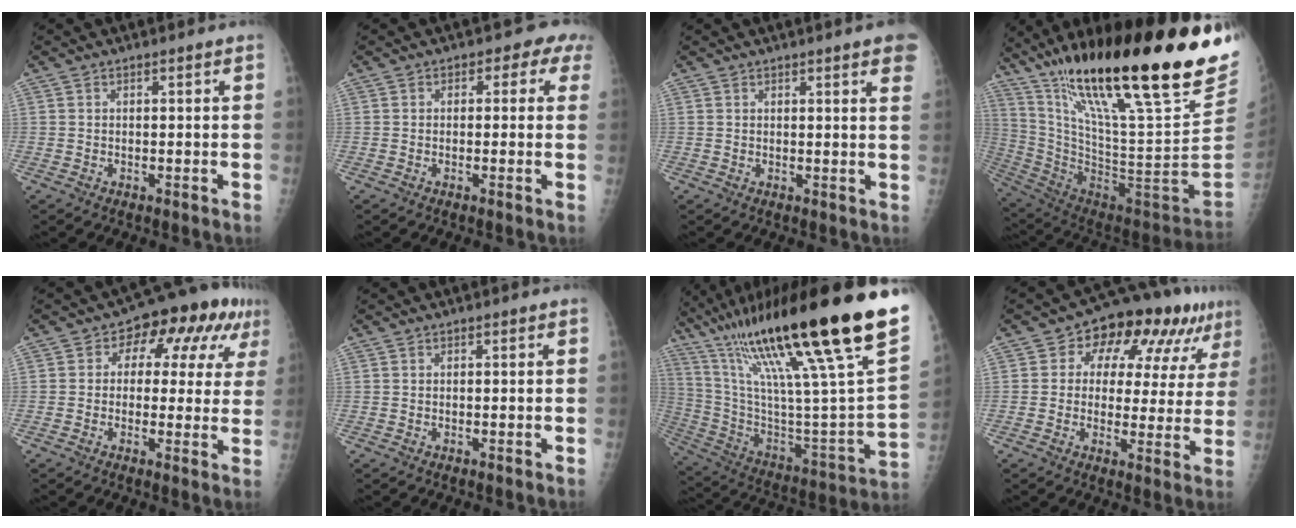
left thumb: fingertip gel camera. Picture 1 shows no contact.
{"total": 3.2, "force": [1.1, 2.3, 1.9], "torque": [0.014, 0.005, -0.003]}
{"total": 6.1, "force": [3.9, 0.6, 4.6], "torque": [-0.045, -0.004, 0.035]}
{"total": 38.8, "force": [21.4, 7.5, 31.5], "torque": [-0.429, -0.044, 0.375]}
{"total": 12.6, "force": [4.2, 7.6, 9.1], "torque": [-0.061, 0.021, 0.045]}
{"total": 0.0}
{"total": 41.3, "force": [25.2, 5.3, 32.3], "torque": [-0.441, -0.068, 0.417]}
{"total": 15.2, "force": [6.8, 8.8, 10.4], "torque": [-0.089, 0.012, 0.090]}